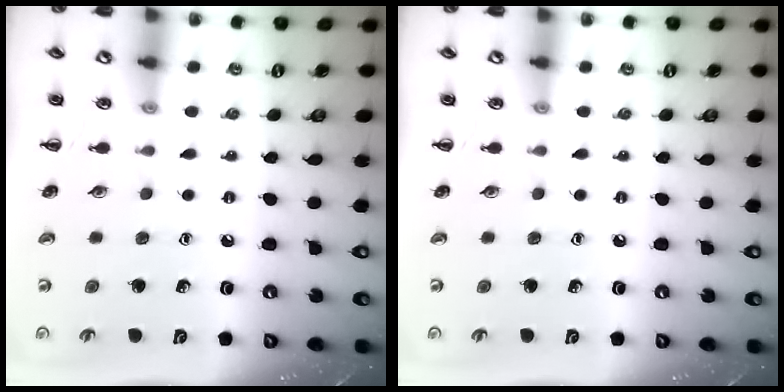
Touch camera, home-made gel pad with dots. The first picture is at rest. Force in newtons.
{"total": 0.0}